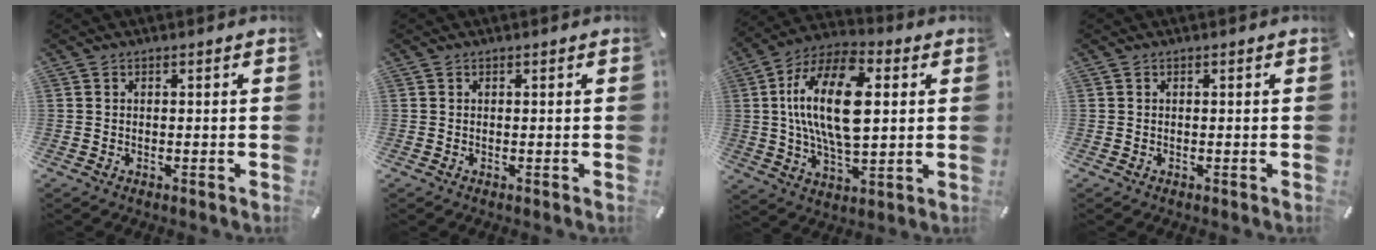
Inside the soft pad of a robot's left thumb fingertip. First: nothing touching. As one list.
[{"total": 0.0}, {"total": 20.0, "force": [3.5, 10.2, 16.8], "torque": [-0.332, -0.003, 0.052]}, {"total": 0.0}]